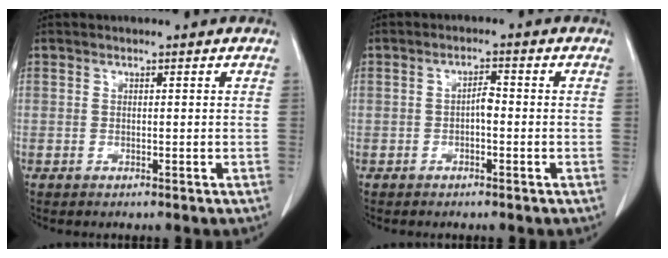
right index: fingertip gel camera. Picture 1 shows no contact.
{"total": 2.0, "force": [-0.5, 0.6, 1.8], "torque": [-0.031, 0.005, -0.009]}